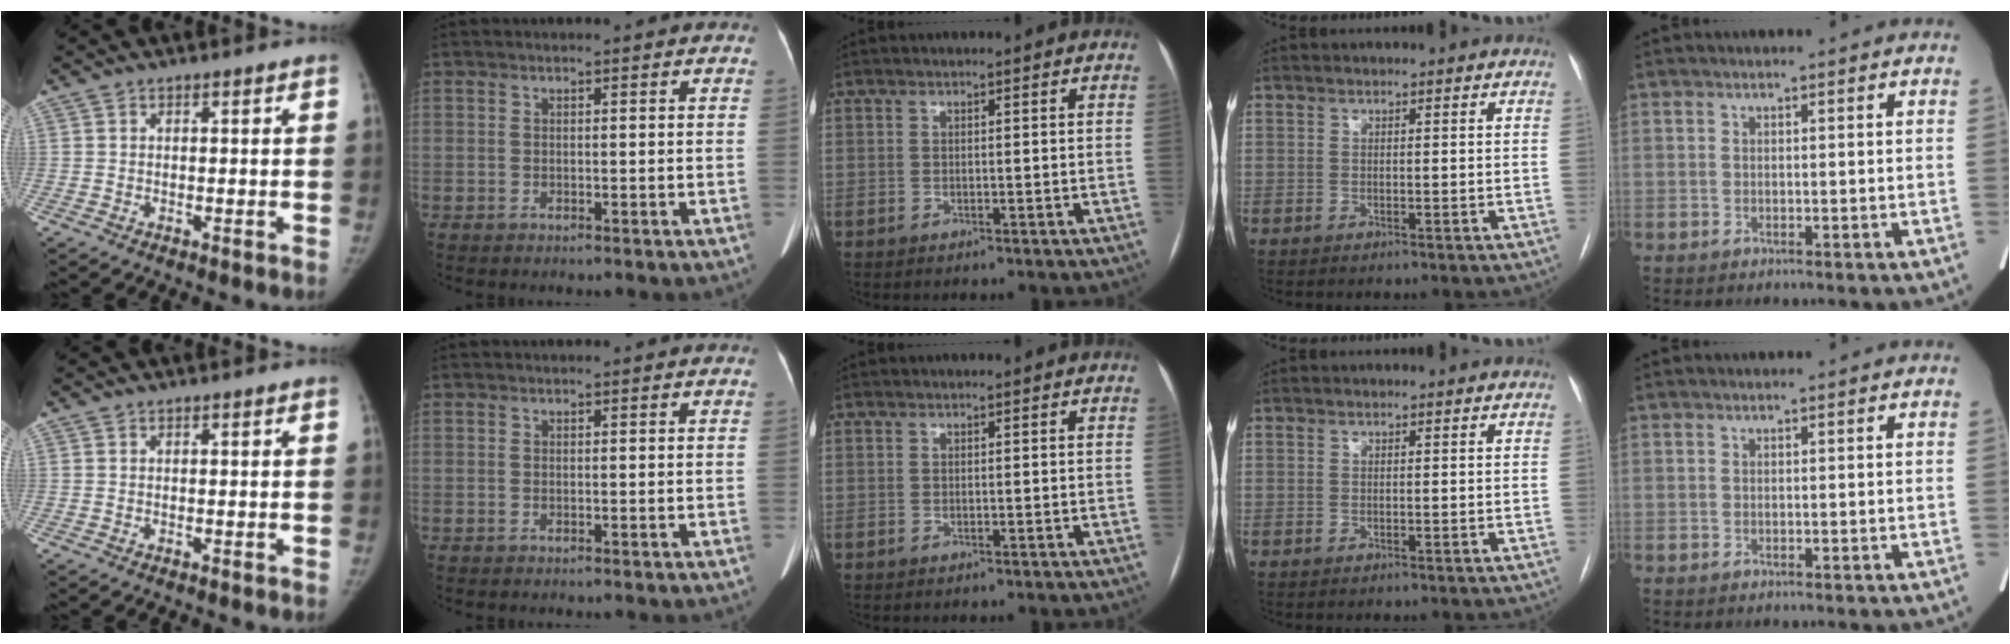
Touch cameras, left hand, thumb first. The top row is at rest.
{}